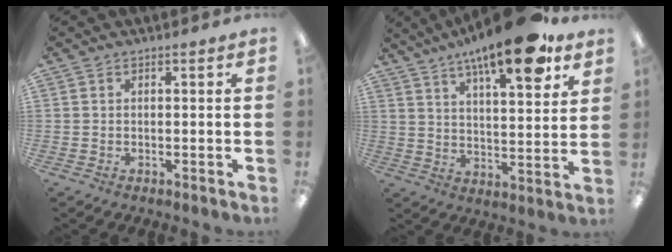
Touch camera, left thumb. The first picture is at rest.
{"total": 16.7, "force": [11.6, 4.9, 11.1], "torque": [-0.167, -0.060, 0.185]}